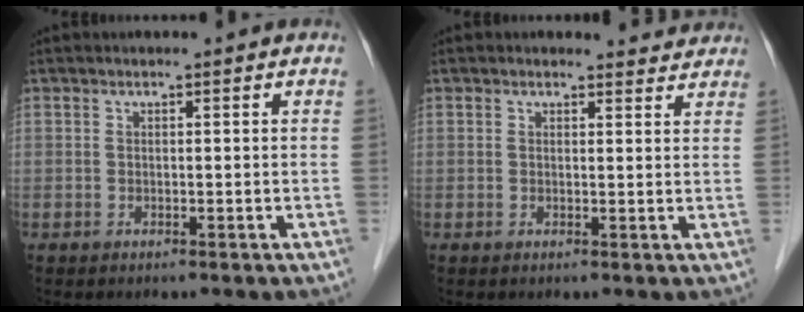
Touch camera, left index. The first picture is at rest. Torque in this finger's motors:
{"motor_torque": [0.43, -0.57, 0.09, 0.00]}